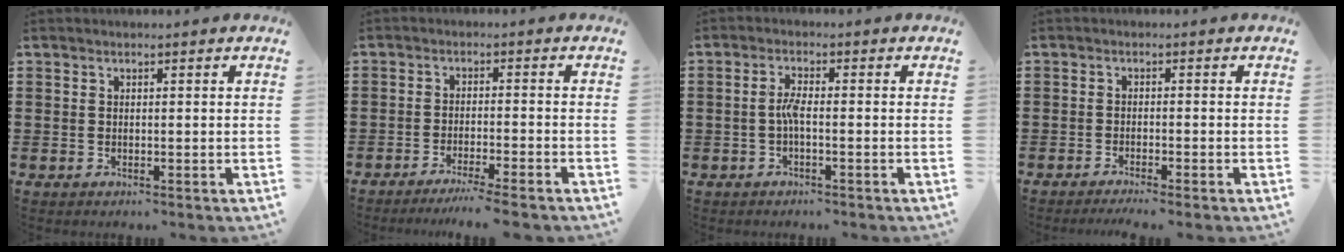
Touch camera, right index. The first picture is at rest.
{"total": 3.5, "force": [-3.1, -0.5, 1.6], "torque": [-0.026, -0.008, -0.059]}
{"total": 2.7, "force": [-0.7, 0.5, 2.6], "torque": [-0.057, 0.000, -0.017]}
{"total": 1.4, "force": [-1.2, -0.3, 0.5], "torque": [-0.009, 0.000, -0.024]}